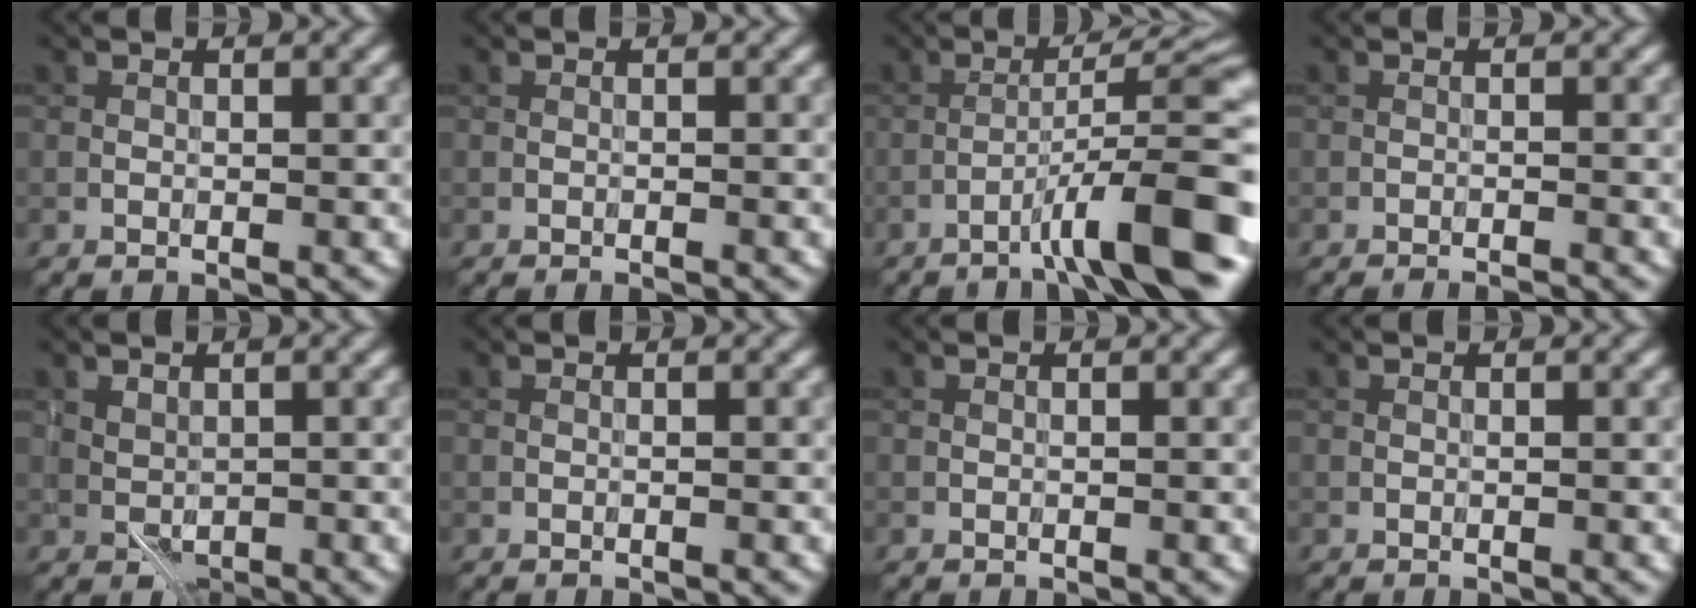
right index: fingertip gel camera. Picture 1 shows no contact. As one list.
[{"total": 0.6, "force": [-0.5, 0.1, 0.3], "torque": [0.001, 0.001, -0.010]}, {"total": 9.6, "force": [-4.8, 0.9, 8.2], "torque": [-0.117, 0.028, -0.071]}, {"total": 2.0, "force": [-1.8, 0.2, 0.9], "torque": [-0.013, 0.005, -0.029]}, {"total": 1.3, "force": [0.4, 0.9, 0.8], "torque": [-0.014, -0.003, 0.011]}, {"total": 0.0}, {"total": 0.0}, {"total": 0.0}]